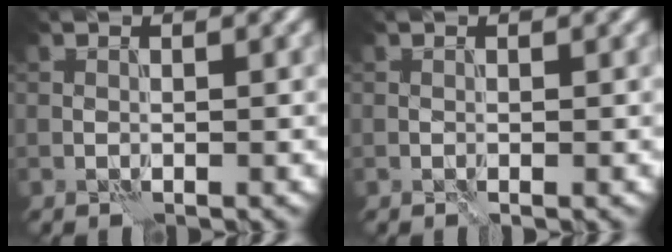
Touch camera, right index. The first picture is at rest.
{"total": 0.0}